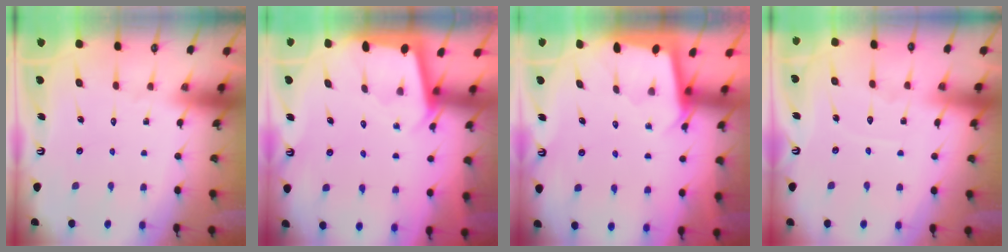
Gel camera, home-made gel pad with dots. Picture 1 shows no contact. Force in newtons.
{"total": 2.2, "press": 2.2, "slide": 0.2}
{"total": 1.9, "press": 1.9, "slide": 0.1}
{"total": 4.9, "press": 4.9, "slide": 0.5}